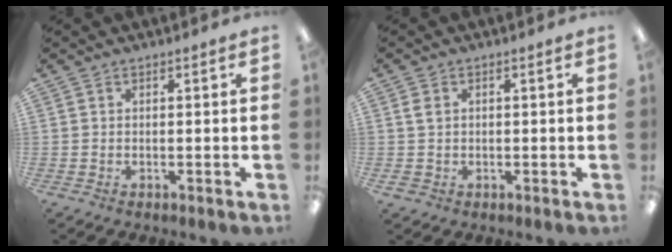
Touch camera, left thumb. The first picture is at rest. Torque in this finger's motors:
{"motor_torque": [-0.08, 0.01, 0.00, -0.44, 0.06]}